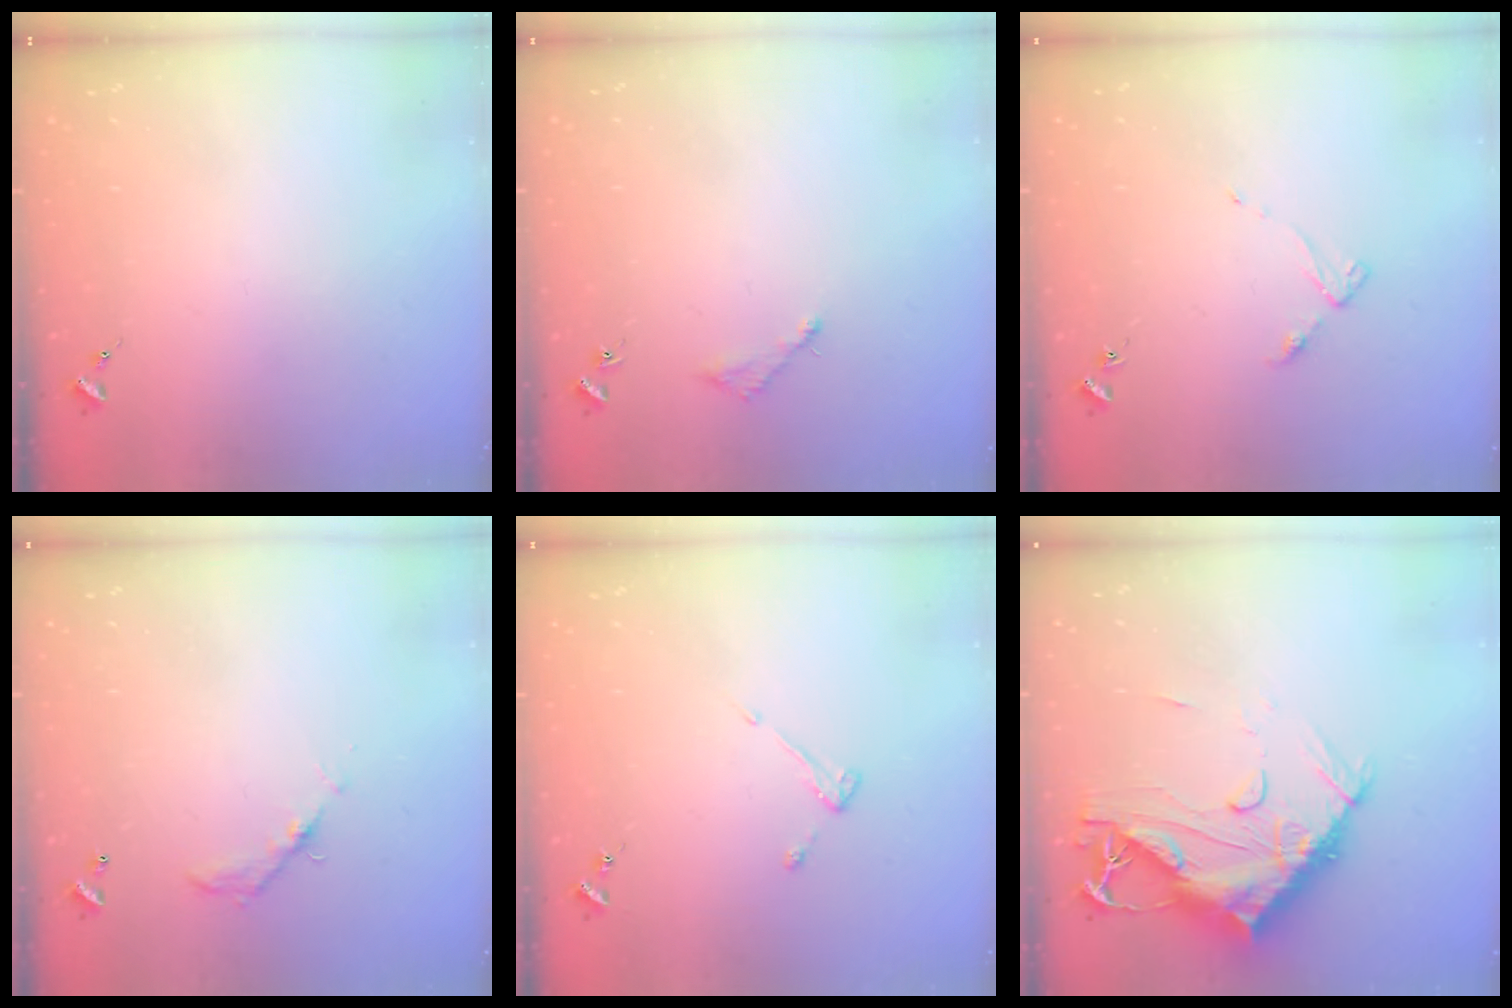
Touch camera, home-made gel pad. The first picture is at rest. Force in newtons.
{"total": 3.0, "press": 3.0, "slide": 0.4}
{"total": 3.3, "press": 3.3, "slide": 0.4}
{"total": 6.2, "press": 6.2, "slide": 0.4}
{"total": 3.0, "press": 3.0, "slide": 0.4}
{"total": 18.5, "press": 18.4, "slide": 1.9}